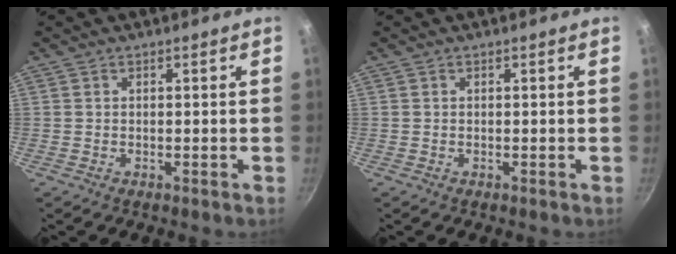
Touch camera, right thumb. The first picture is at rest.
{"total": 0.0}